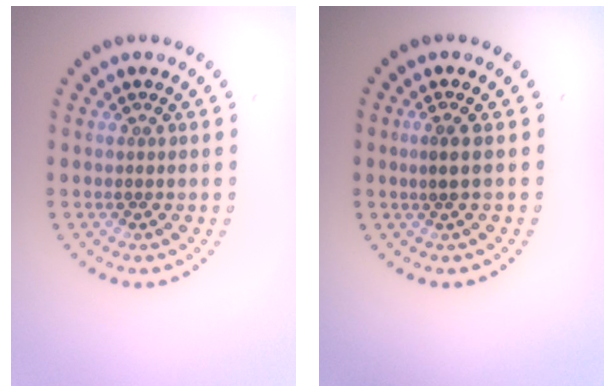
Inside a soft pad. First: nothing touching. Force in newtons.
{"total": 0.9, "press": 0.6, "slide": 0.6}